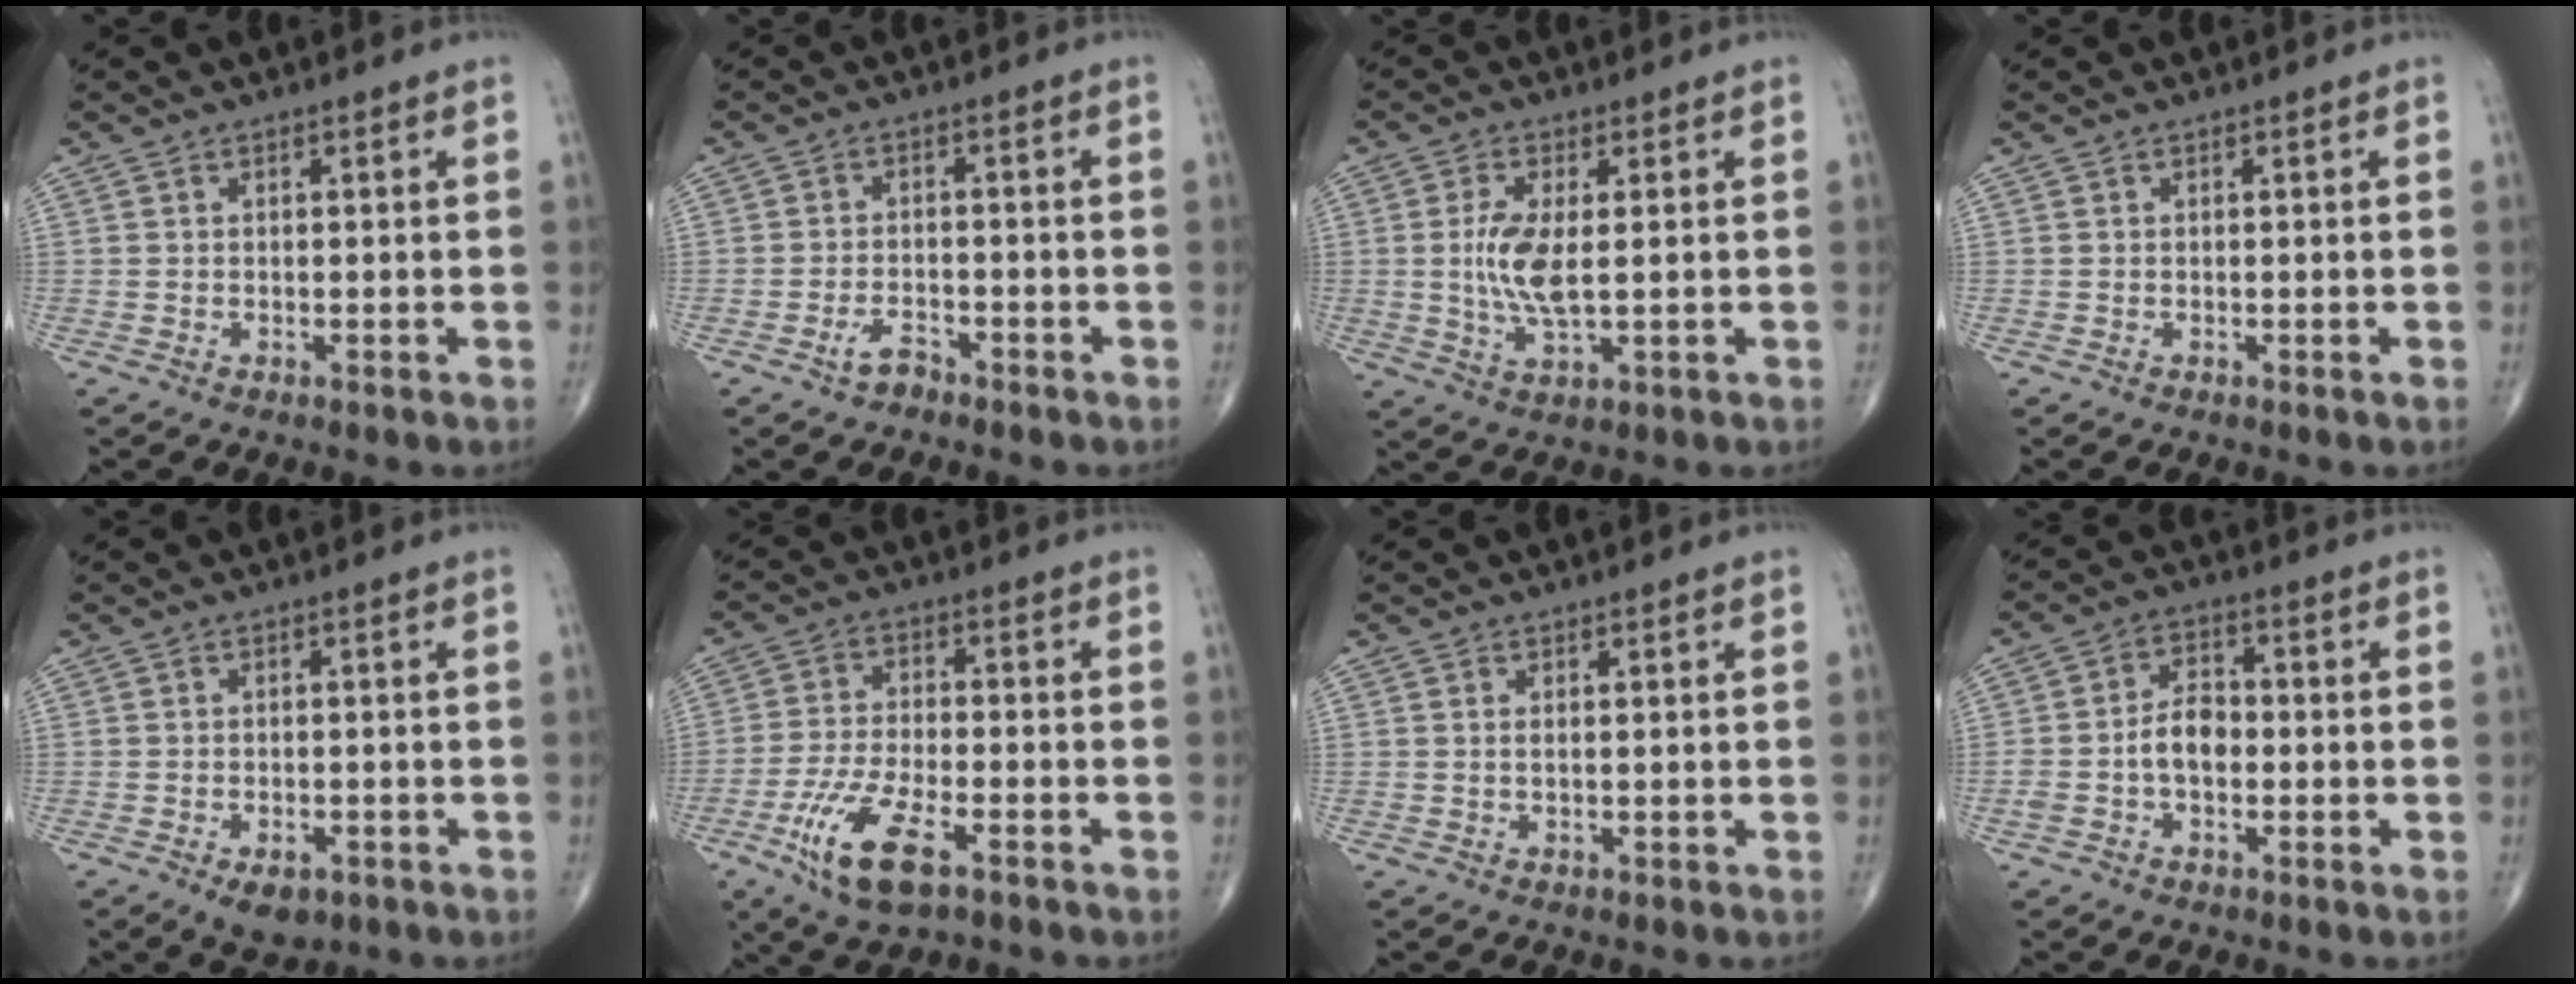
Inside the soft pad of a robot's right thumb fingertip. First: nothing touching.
{"total": 2.9, "force": [-2.1, 1.4, 1.4], "torque": [-0.027, 0.012, -0.037]}
{"total": 7.7, "force": [0.5, 3.0, 7.1], "torque": [-0.152, -0.012, 0.013]}
{"total": 0.0}
{"total": 4.7, "force": [-2.5, 2.7, 3.0], "torque": [-0.038, 0.005, -0.031]}
{"total": 11.6, "force": [-5.8, 4.3, 9.1], "torque": [-0.191, 0.010, -0.104]}
{"total": 0.7, "force": [0.1, 0.3, 0.6], "torque": [-0.014, 0.000, 0.003]}
{"total": 6.5, "force": [-1.2, 4.1, 4.9], "torque": [-0.086, 0.027, -0.027]}